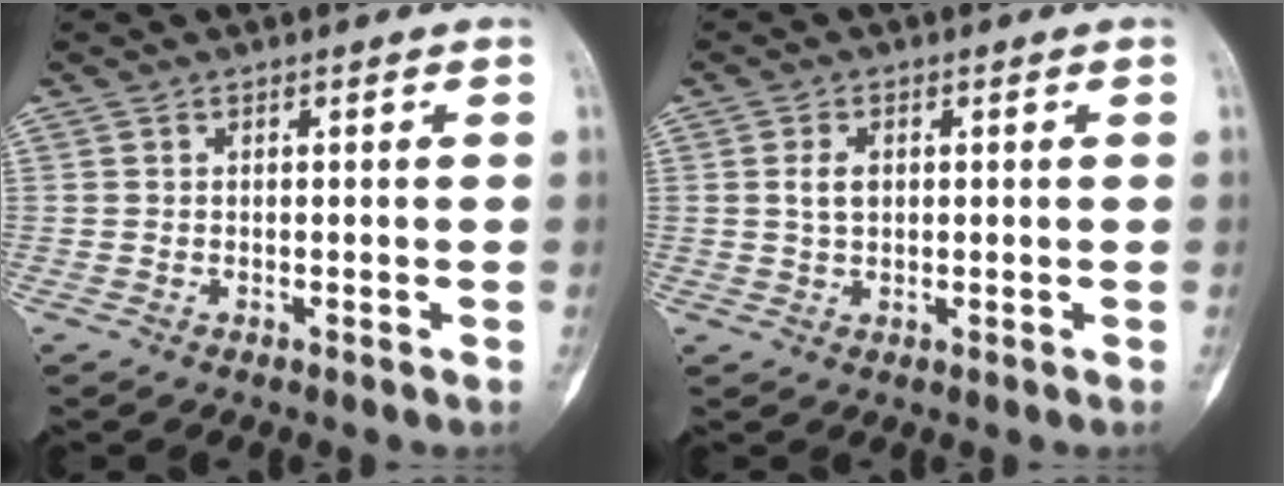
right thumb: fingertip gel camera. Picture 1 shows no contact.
{"total": 3.1, "force": [0.5, 2.1, 2.2], "torque": [-0.032, 0.001, 0.010]}